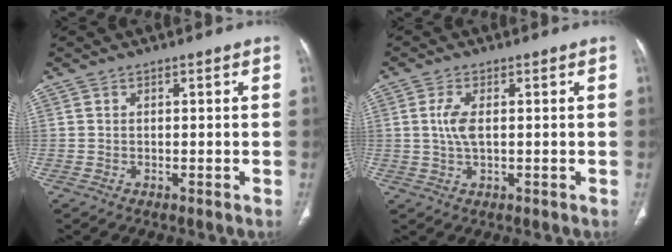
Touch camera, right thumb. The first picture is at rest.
{"total": 4.1, "force": [0.5, 1.6, 3.8], "torque": [-0.093, 0.001, 0.011]}